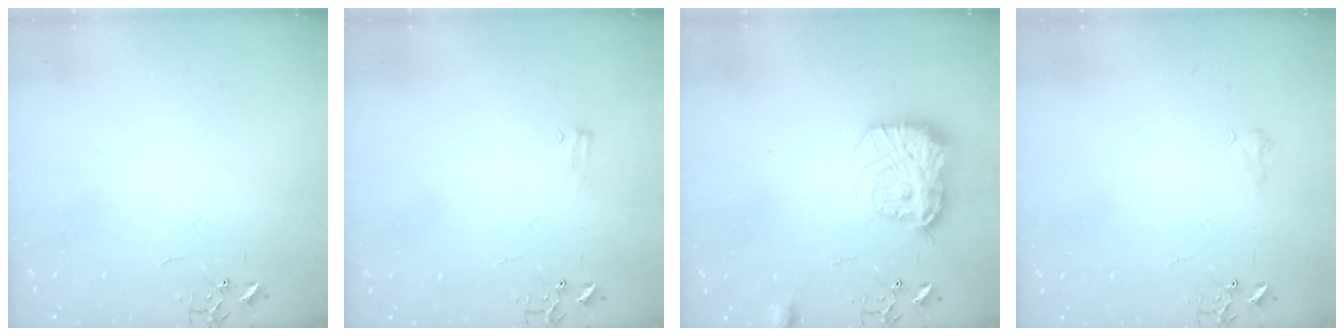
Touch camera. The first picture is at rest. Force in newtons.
{"total": 4.1, "press": 4.1, "slide": 0.6}
{"total": 17.2, "press": 17.2, "slide": 1.1}
{"total": 6.0, "press": 5.9, "slide": 0.7}